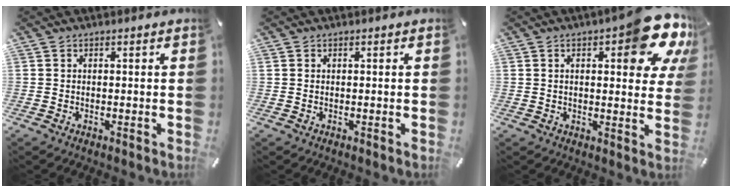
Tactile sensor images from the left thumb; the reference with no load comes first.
{"total": 0.0}
{"total": 16.6, "force": [8.7, 5.7, 13.0], "torque": [-0.170, -0.054, 0.138]}